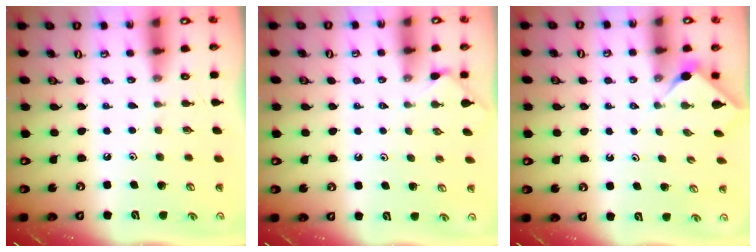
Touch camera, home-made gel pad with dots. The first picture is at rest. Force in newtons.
{"total": 2.3, "press": 2.3, "slide": 0.4}
{"total": 2.7, "press": 2.6, "slide": 0.4}